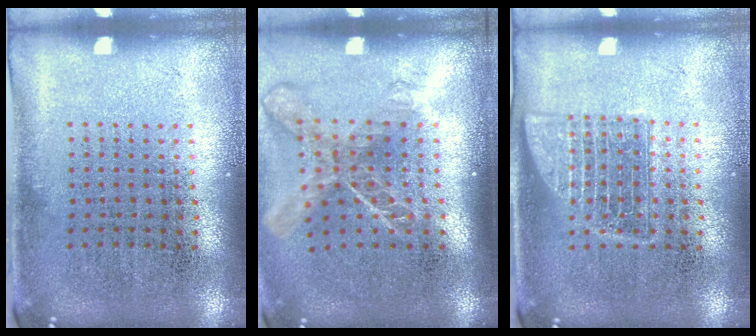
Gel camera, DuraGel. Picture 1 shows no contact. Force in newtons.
{"total": 1.9, "press": 1.4, "slide": 1.3}
{"total": 1.3, "press": 1.3, "slide": 0.3}